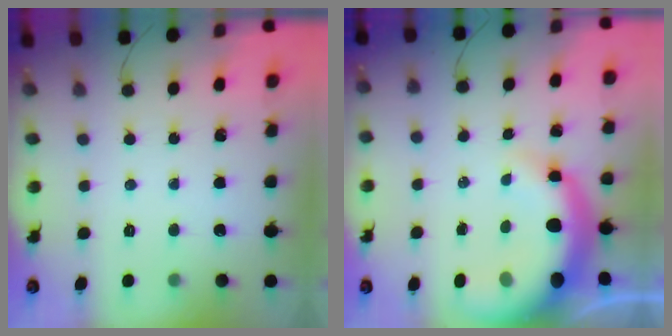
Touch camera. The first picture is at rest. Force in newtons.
{"total": 10.1, "press": 9.8, "slide": 2.6}